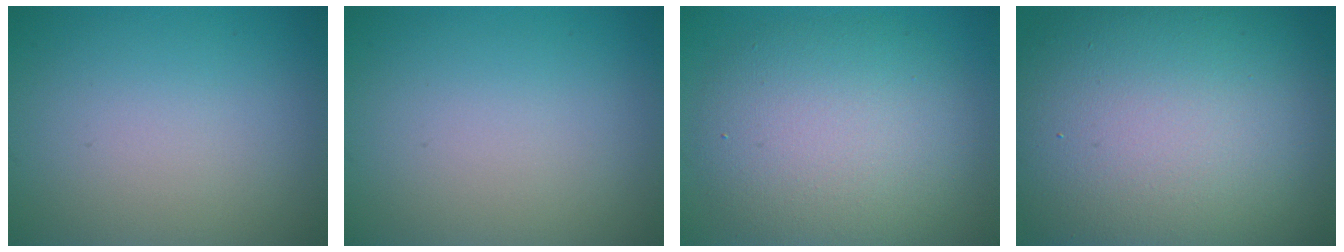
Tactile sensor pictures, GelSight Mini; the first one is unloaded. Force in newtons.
{"total": 0.0}
{"total": 8.5, "press": 8.4, "slide": 0.6}
{"total": 17.9, "press": 17.9, "slide": 1.2}